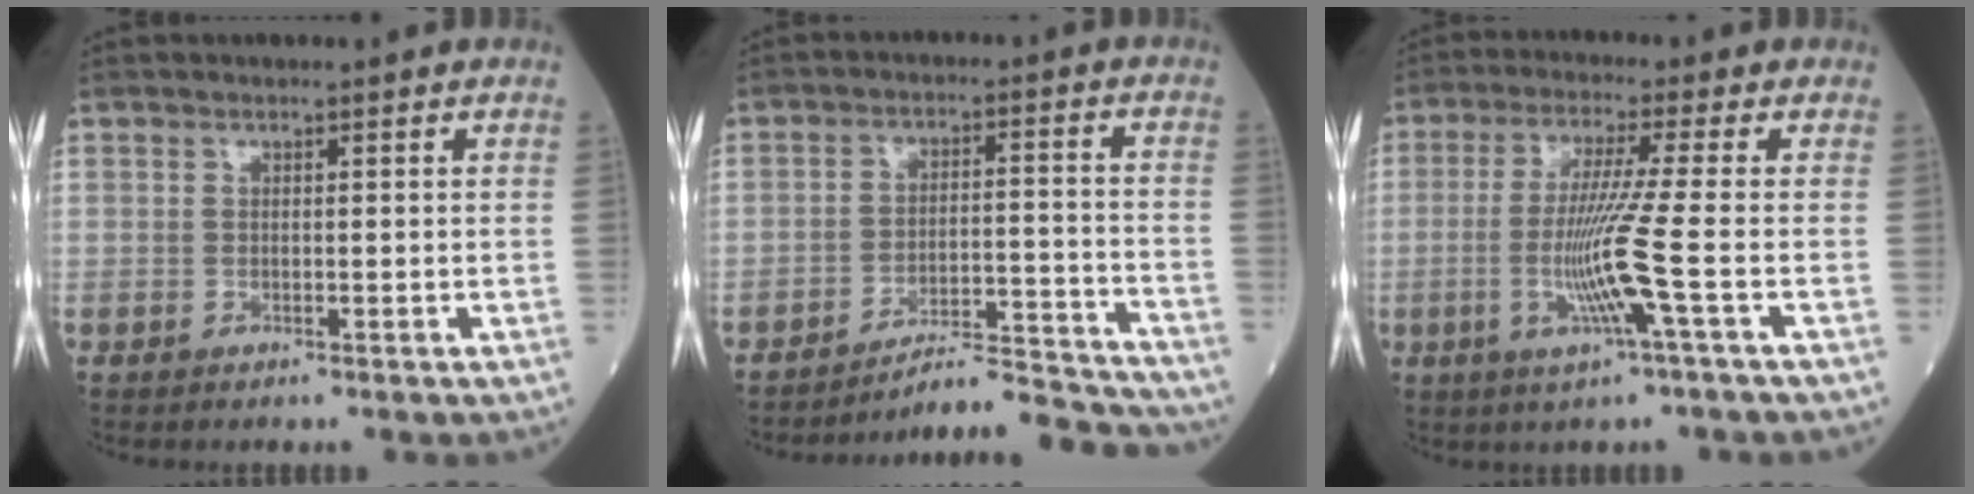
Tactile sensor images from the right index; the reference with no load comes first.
{"total": 12.7, "force": [-12.7, -0.4, 0.8], "torque": [-0.003, 0.027, -0.188]}
{"total": 9.1, "force": [-2.3, -1.9, 8.6], "torque": [-0.180, -0.019, -0.047]}